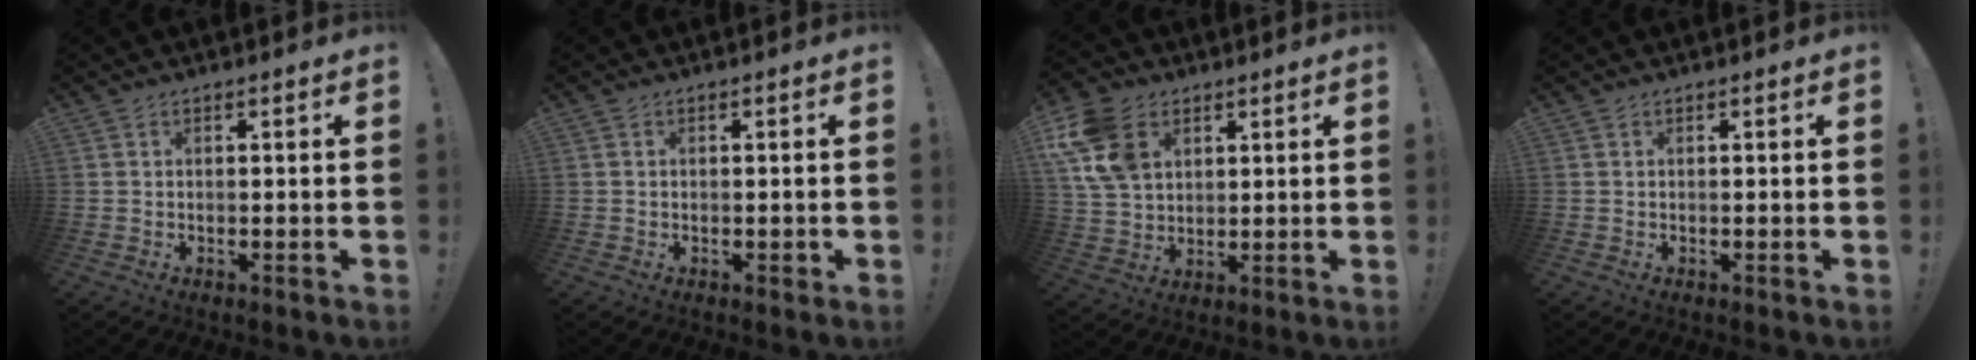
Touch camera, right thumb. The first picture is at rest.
{"total": 0.8, "force": [-0.1, 0.6, 0.6], "torque": [0.000, 0.000, -0.002]}
{"total": 15.2, "force": [6.3, 10.9, 8.5], "torque": [-0.170, -0.019, 0.127]}
{"total": 0.0}